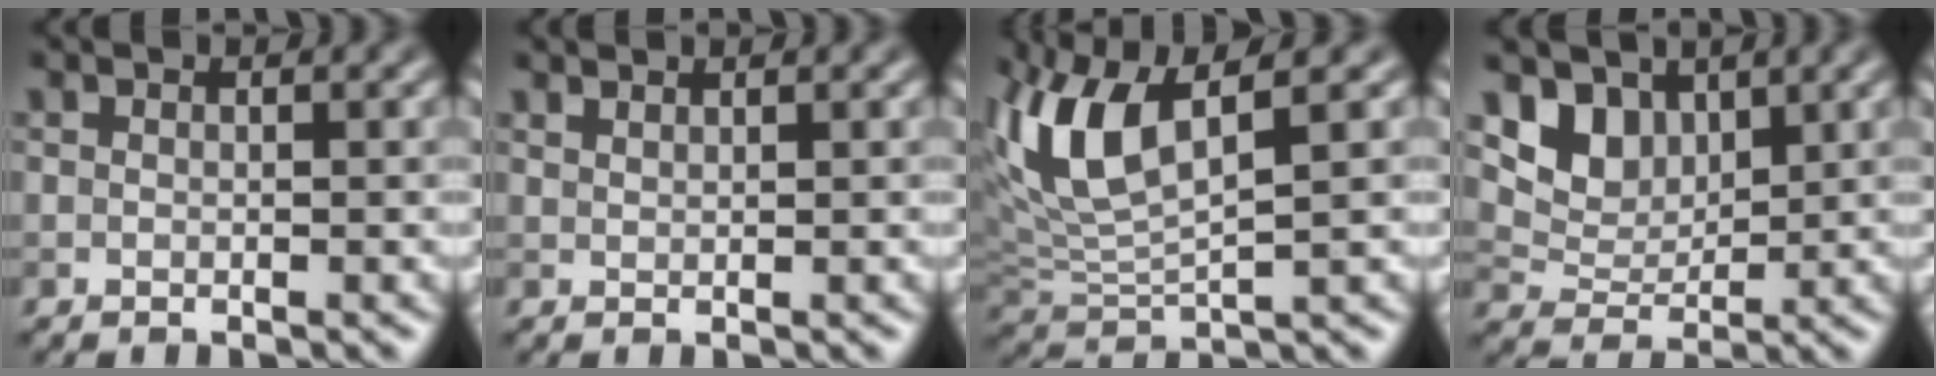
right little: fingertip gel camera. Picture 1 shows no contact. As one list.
[{"total": 0.9, "force": [0.8, 0.0, 0.2], "torque": [-0.002, -0.004, 0.013]}, {"total": 7.4, "force": [3.0, 2.6, 6.2], "torque": [-0.145, 0.008, 0.058]}, {"total": 4.7, "force": [2.9, 3.1, 2.0], "torque": [-0.050, -0.025, 0.068]}]